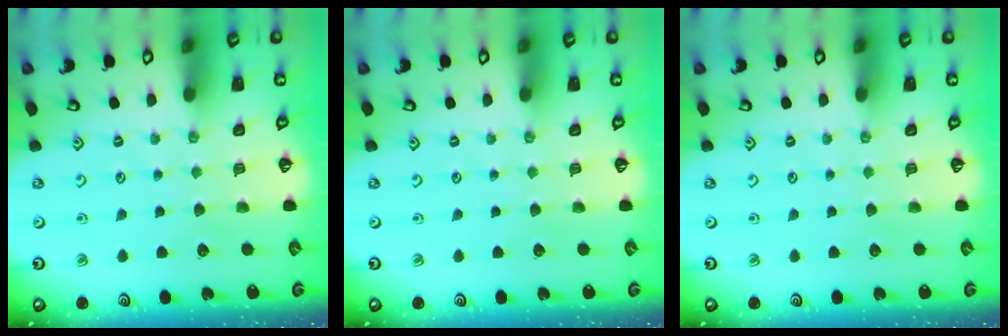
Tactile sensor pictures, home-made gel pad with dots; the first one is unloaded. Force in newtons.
{"total": 0.0}
{"total": 0.0}